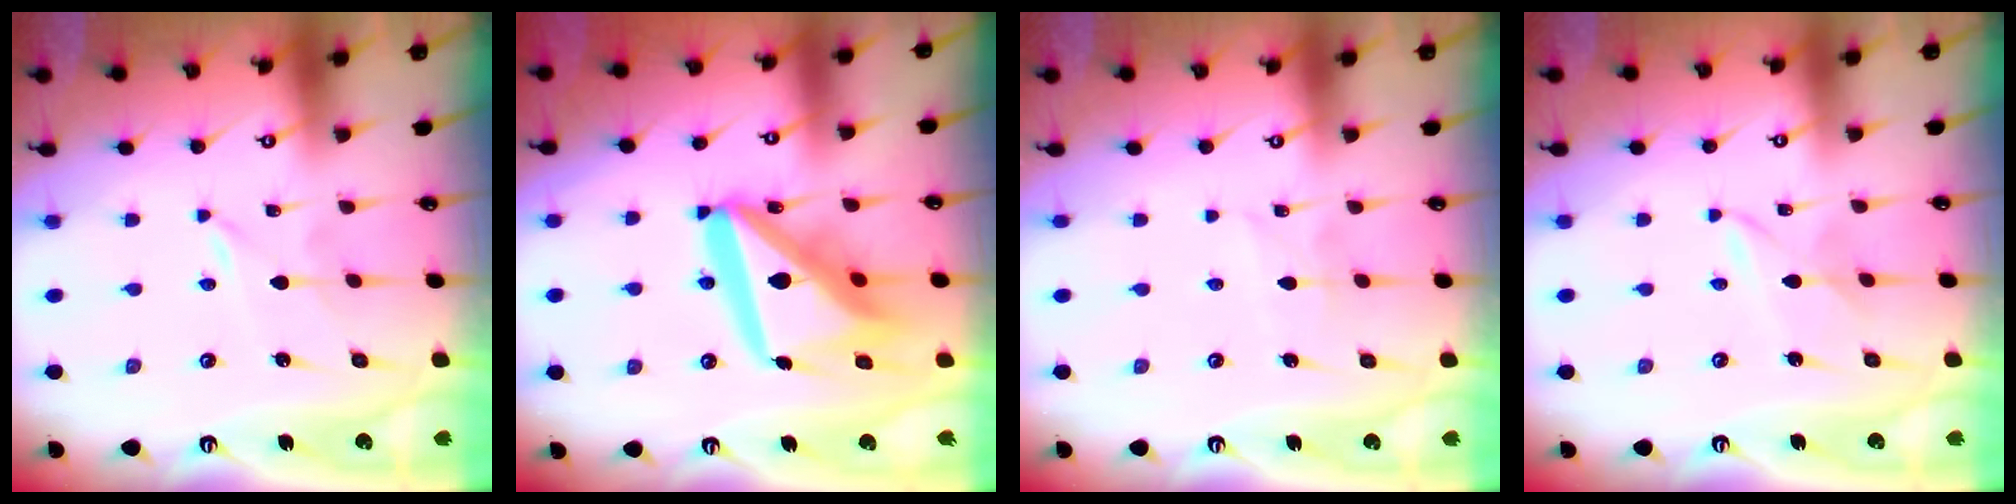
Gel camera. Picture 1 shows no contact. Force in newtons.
{"total": 20.2, "press": 20.1, "slide": 2.6}
{"total": 2.9, "press": 2.9, "slide": 0.4}
{"total": 2.3, "press": 2.3, "slide": 0.2}